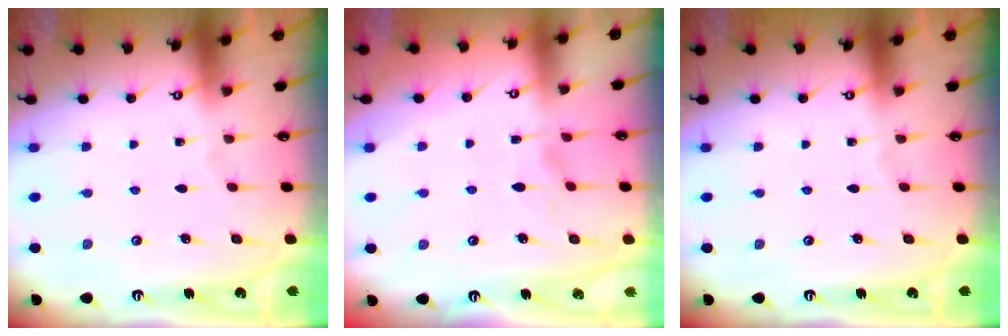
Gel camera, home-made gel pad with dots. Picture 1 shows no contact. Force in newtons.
{"total": 2.6, "press": 2.3, "slide": 1.0}
{"total": 0.0}